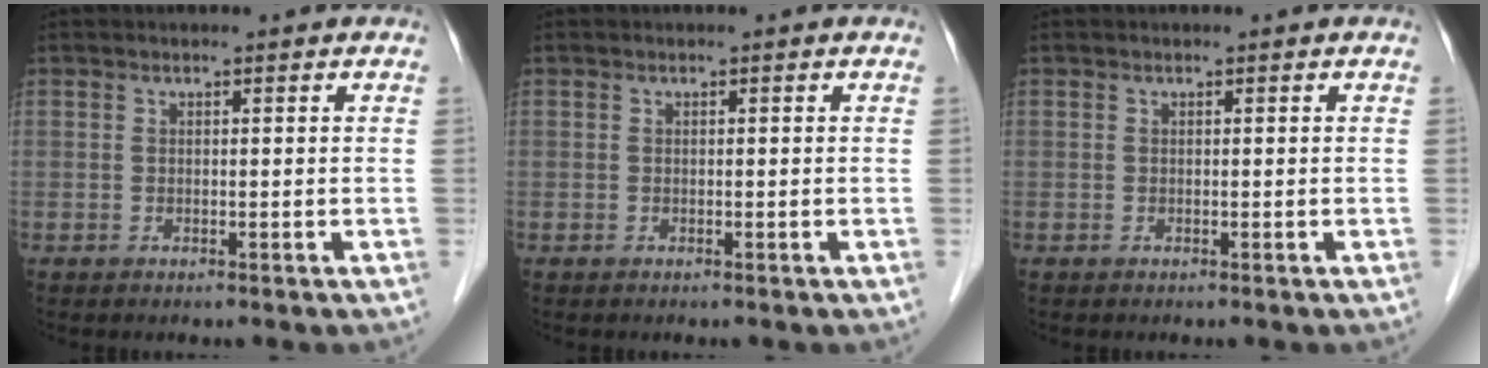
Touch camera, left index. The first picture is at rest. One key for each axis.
{"total": 0.0}
{"total": 0.0}